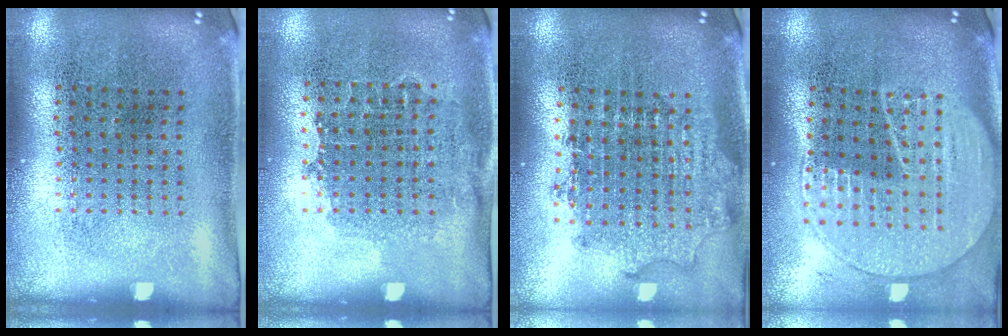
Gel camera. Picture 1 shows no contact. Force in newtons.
{"total": 0.9, "press": 0.8, "slide": 0.5}
{"total": 1.8, "press": 1.4, "slide": 1.1}
{"total": 2.0, "press": 1.7, "slide": 0.9}